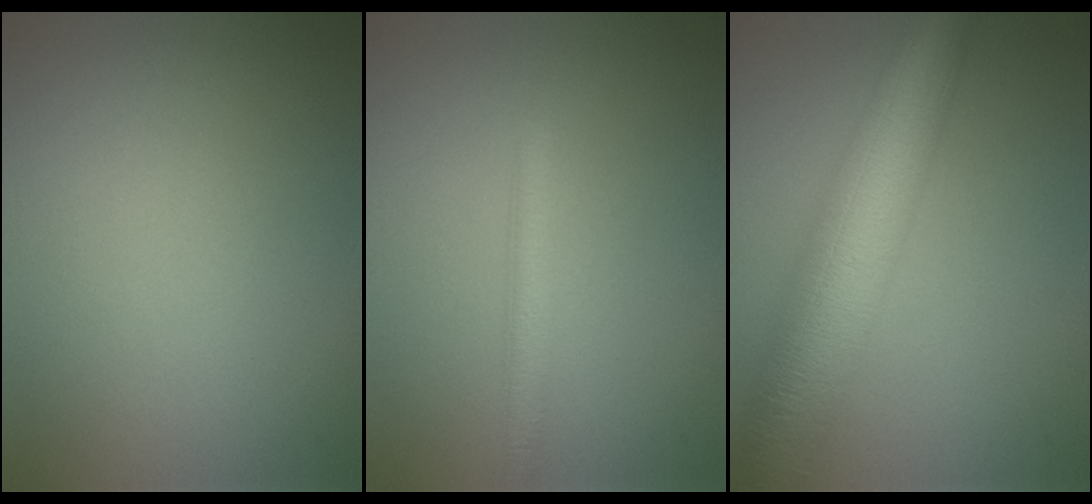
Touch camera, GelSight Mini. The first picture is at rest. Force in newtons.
{"total": 2.3, "press": 2.3, "slide": 0.1}
{"total": 11.2, "press": 11.2, "slide": 0.5}